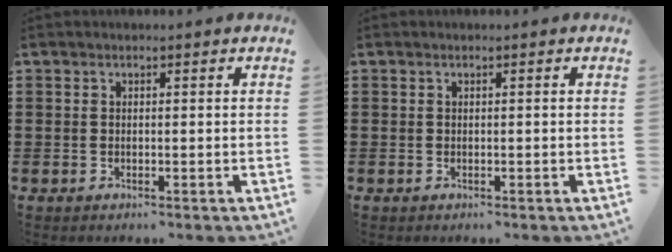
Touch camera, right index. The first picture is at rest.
{"total": 0.0}